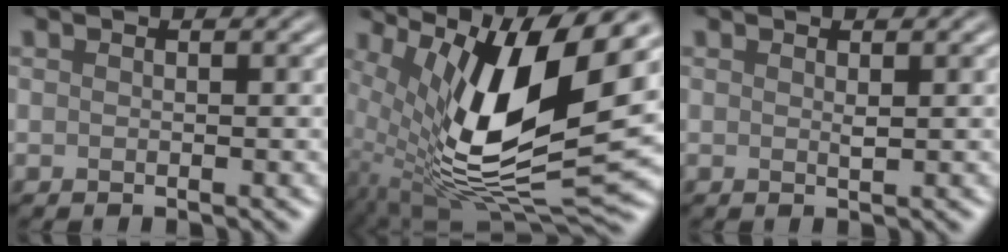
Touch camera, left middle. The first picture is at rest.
{"total": 14.4, "force": [3.2, 4.7, 13.3], "torque": [-0.239, -0.010, 0.058]}
{"total": 0.5, "force": [0.2, 0.0, 0.5], "torque": [-0.010, -0.002, 0.003]}